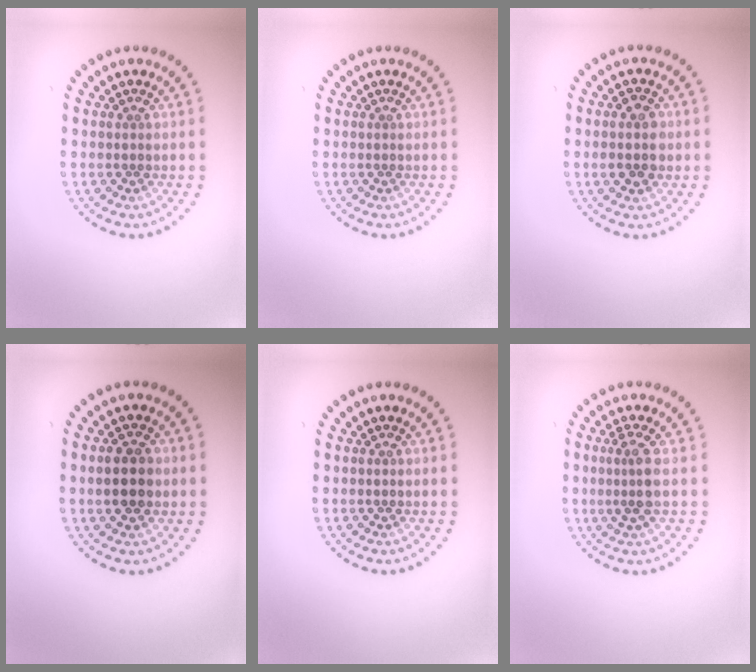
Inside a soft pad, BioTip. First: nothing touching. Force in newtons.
{"total": 0.0}
{"total": 2.9, "press": 2.9, "slide": 0.0}
{"total": 3.7, "press": 3.7, "slide": 0.2}
{"total": 0.0}
{"total": 2.2, "press": 1.8, "slide": 1.2}